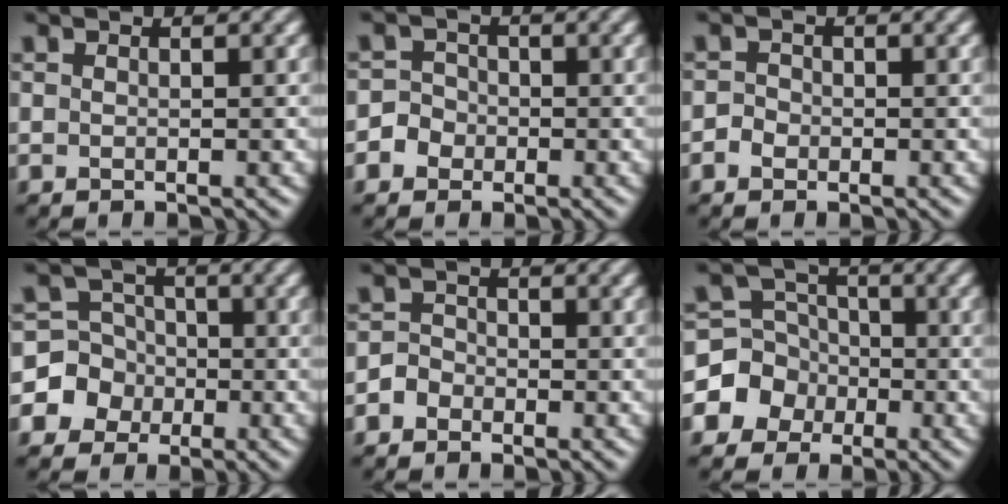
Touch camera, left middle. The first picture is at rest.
{"total": 1.9, "force": [-0.8, 1.7, 0.1], "torque": [0.009, 0.012, -0.018]}
{"total": 1.0, "force": [-0.6, 0.8, 0.1], "torque": [0.002, 0.010, -0.016]}
{"total": 5.4, "force": [-1.6, 5.1, 0.3], "torque": [0.008, 0.018, -0.052]}
{"total": 1.3, "force": [-0.9, 0.9, -0.1], "torque": [0.004, 0.012, -0.023]}
{"total": 4.7, "force": [-1.6, 4.4, 0.5], "torque": [0.009, 0.017, -0.058]}